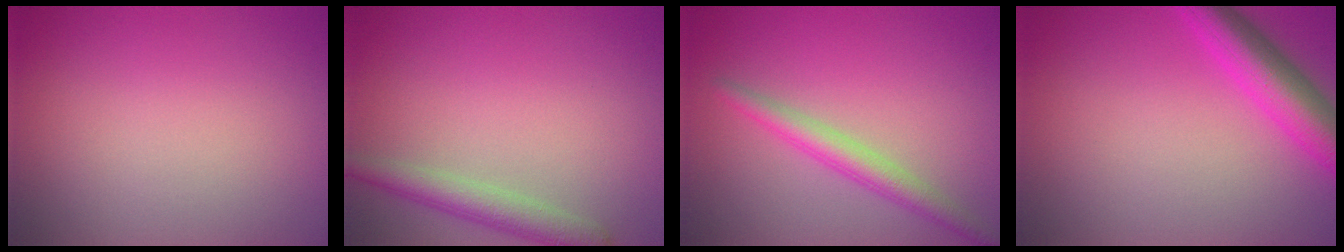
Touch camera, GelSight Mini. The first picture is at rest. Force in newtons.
{"total": 3.1, "press": 3.1, "slide": 0.2}
{"total": 2.9, "press": 2.9, "slide": 0.2}
{"total": 5.2, "press": 5.1, "slide": 0.2}